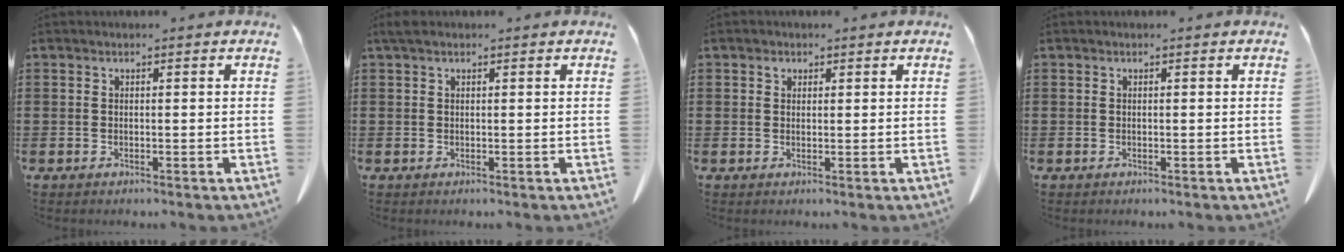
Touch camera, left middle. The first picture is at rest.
{"total": 1.1, "force": [0.5, 0.4, 0.9], "torque": [-0.020, 0.001, 0.009]}
{"total": 0.8, "force": [0.5, 0.6, 0.3], "torque": [-0.008, 0.001, 0.011]}
{"total": 0.0}